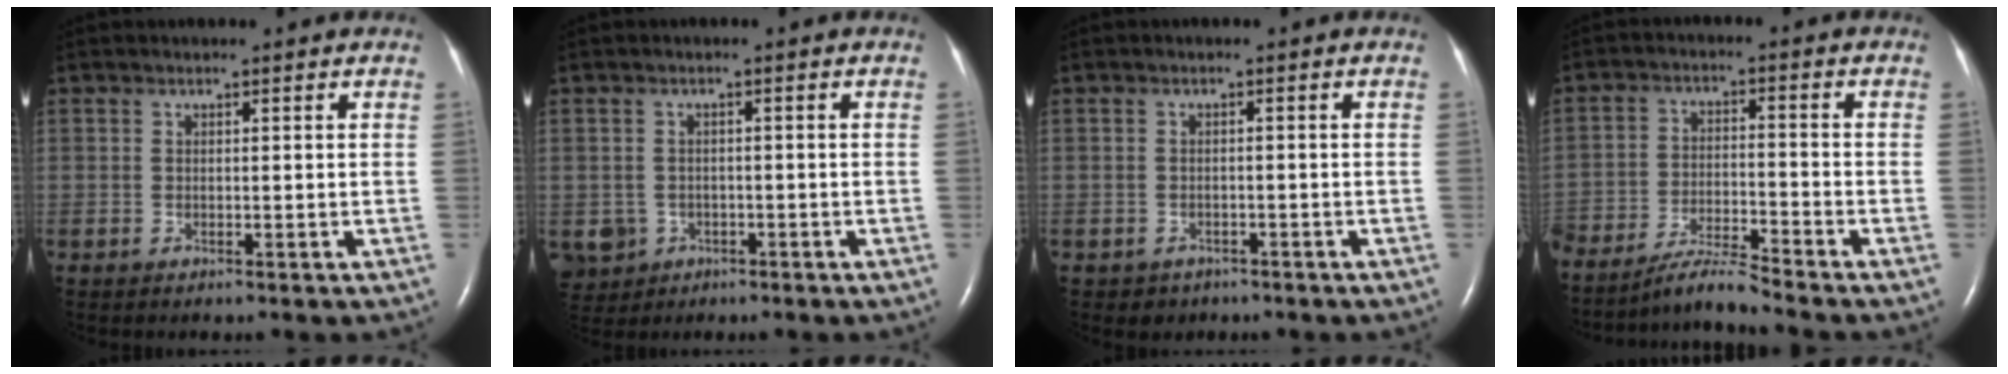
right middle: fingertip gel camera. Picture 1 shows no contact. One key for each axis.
{"total": 5.0, "fx": -1.9, "fy": 4.5, "fz": 0.9, "tx": -0.029, "ty": 0.002, "tz": -0.024}
{"total": 2.2, "fx": -1.4, "fy": 1.7, "fz": 0.0, "tx": -0.009, "ty": 0.007, "tz": -0.015}
{"total": 6.5, "fx": -6.1, "fy": -1.3, "fz": 1.9, "tx": -0.033, "ty": -0.018, "tz": -0.112}